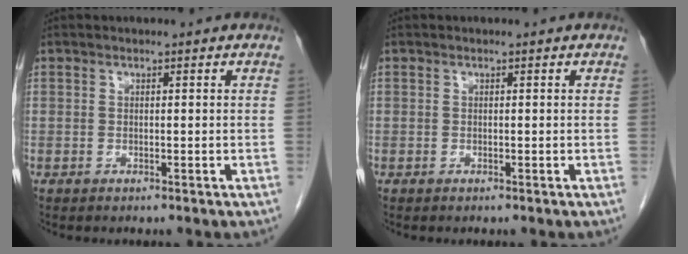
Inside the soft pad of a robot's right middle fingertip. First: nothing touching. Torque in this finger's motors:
{"motor_torque": [0.57, -0.57, 0.02, -0.01]}